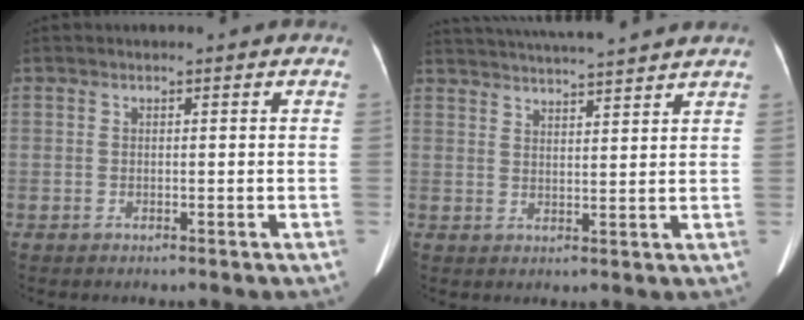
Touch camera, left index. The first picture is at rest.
{"total": 13.7, "force": [12.8, 0.1, 5.0], "torque": [-0.096, 0.027, 0.186]}